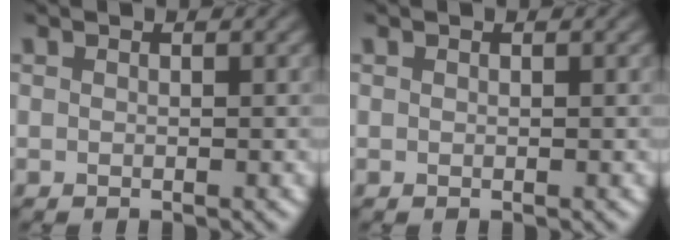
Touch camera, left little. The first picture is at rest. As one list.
[{"total": 0.0}]